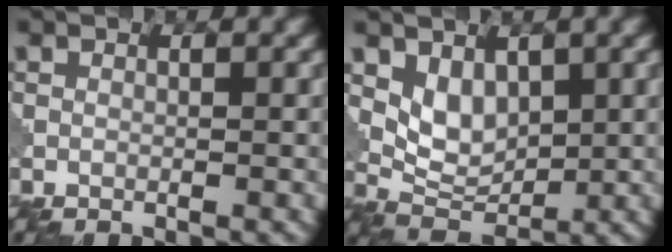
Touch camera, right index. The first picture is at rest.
{"total": 3.7, "force": [1.3, 2.4, 2.5], "torque": [-0.045, -0.010, 0.034]}